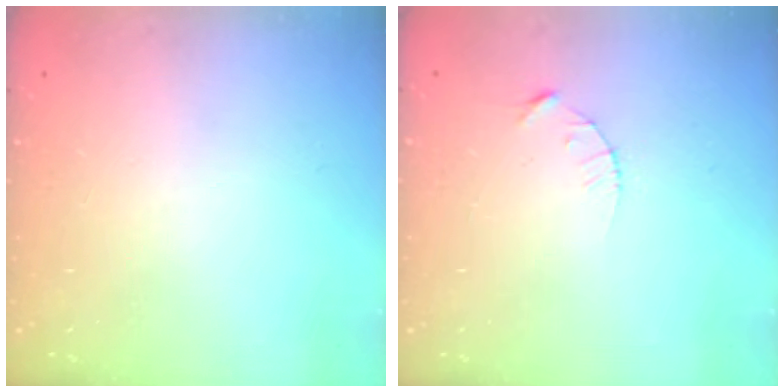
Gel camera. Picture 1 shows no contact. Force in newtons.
{"total": 2.1, "press": 2.1, "slide": 0.3}